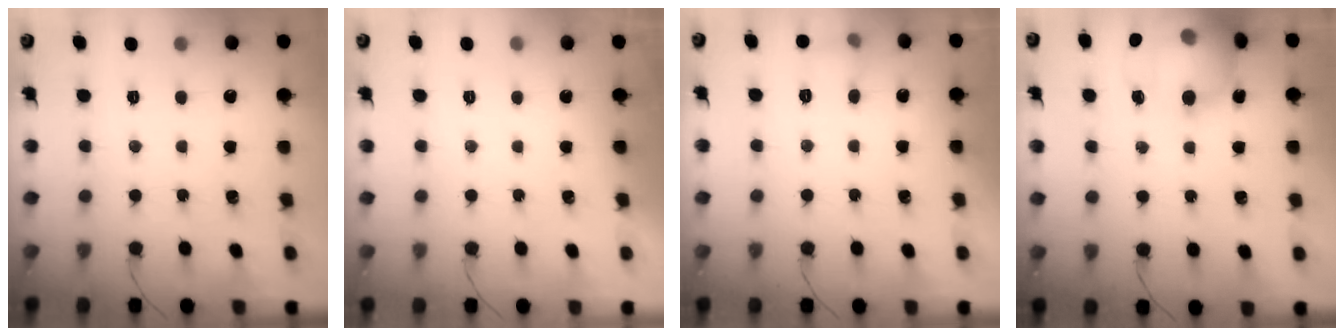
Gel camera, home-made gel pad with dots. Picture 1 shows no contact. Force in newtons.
{"total": 0.0}
{"total": 5.8, "press": 5.5, "slide": 1.7}
{"total": 19.5, "press": 19.4, "slide": 2.4}